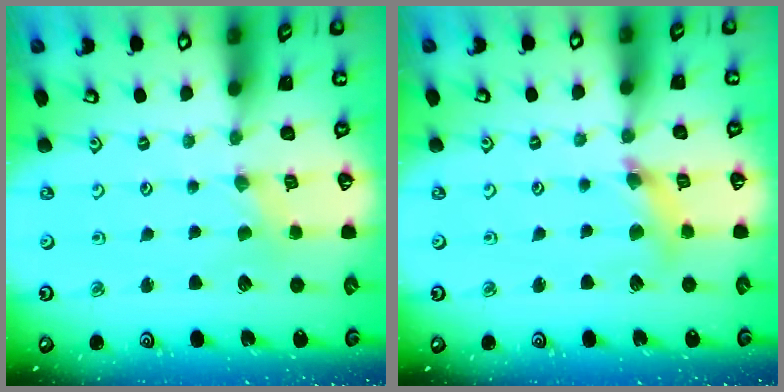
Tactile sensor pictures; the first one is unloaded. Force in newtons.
{"total": 7.6, "press": 7.6, "slide": 0.9}